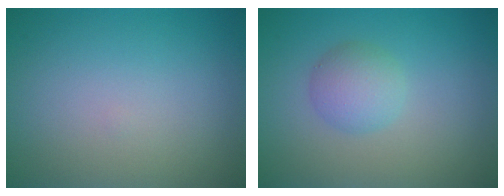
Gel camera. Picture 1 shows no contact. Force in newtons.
{"total": 2.6, "press": 2.6, "slide": 0.1}